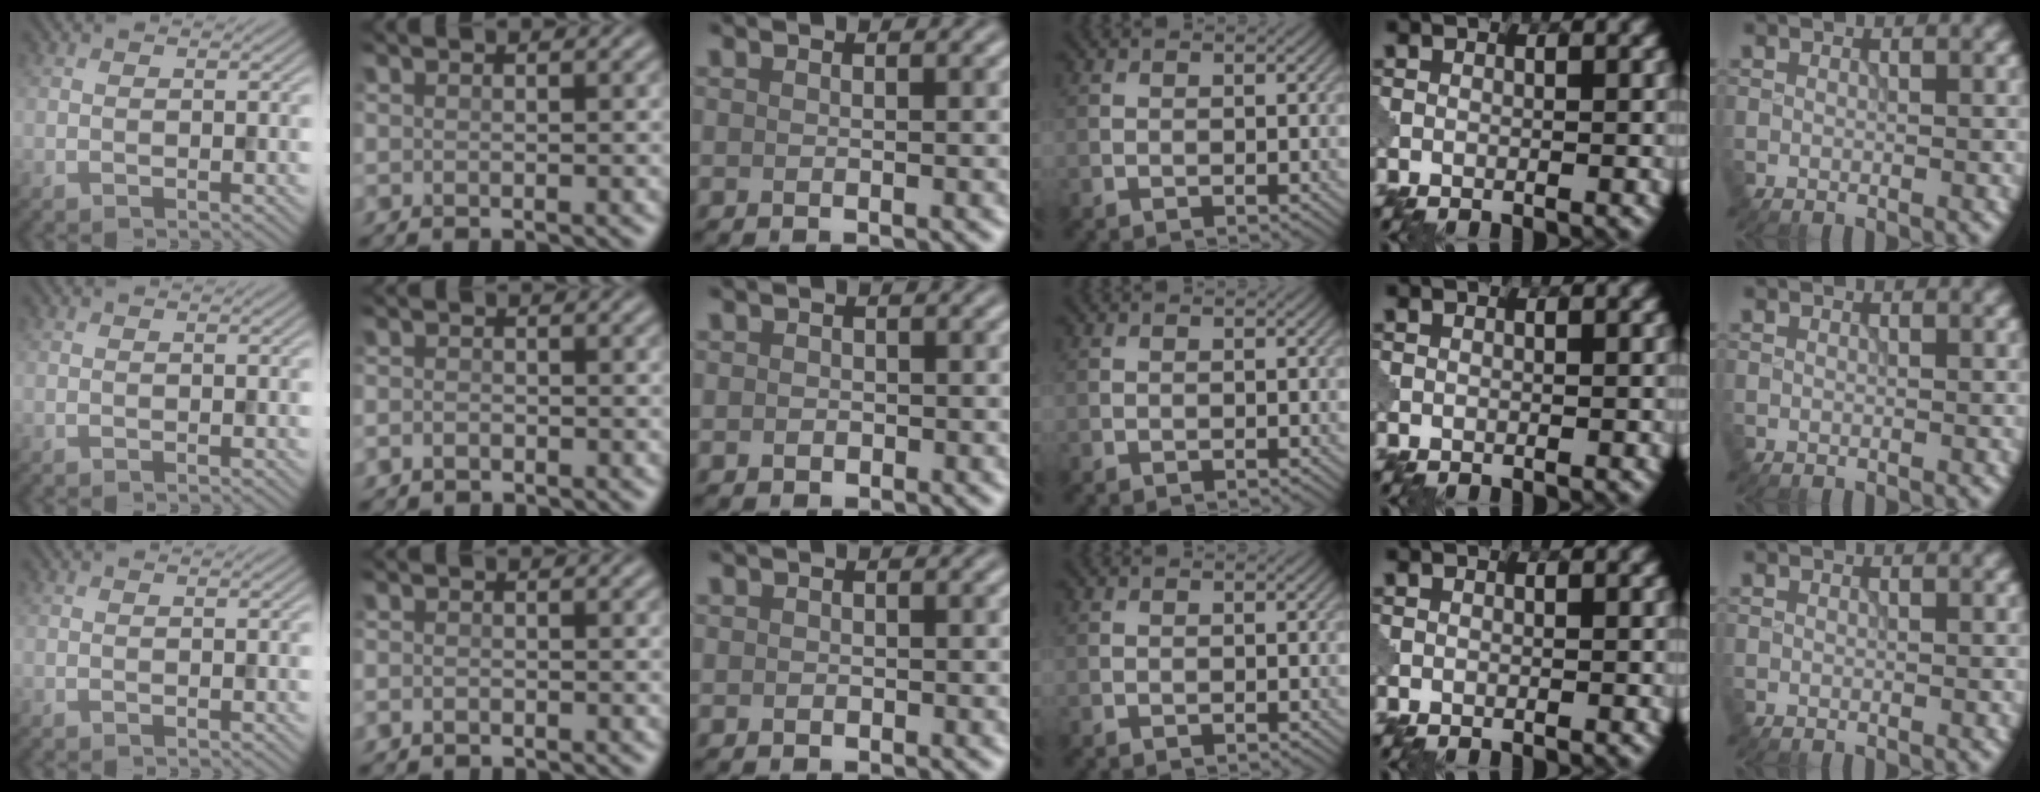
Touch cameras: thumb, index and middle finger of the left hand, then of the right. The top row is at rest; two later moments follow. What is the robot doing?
{"motion": "assemble", "object": "puzzle pieces"}